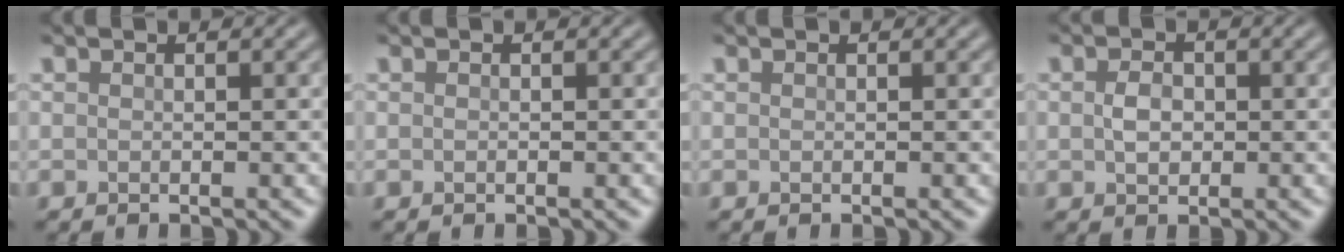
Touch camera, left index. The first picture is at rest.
{"total": 0.0}
{"total": 0.0}
{"total": 2.0, "force": [0.1, 1.4, 1.4], "torque": [-0.029, 0.000, 0.000]}